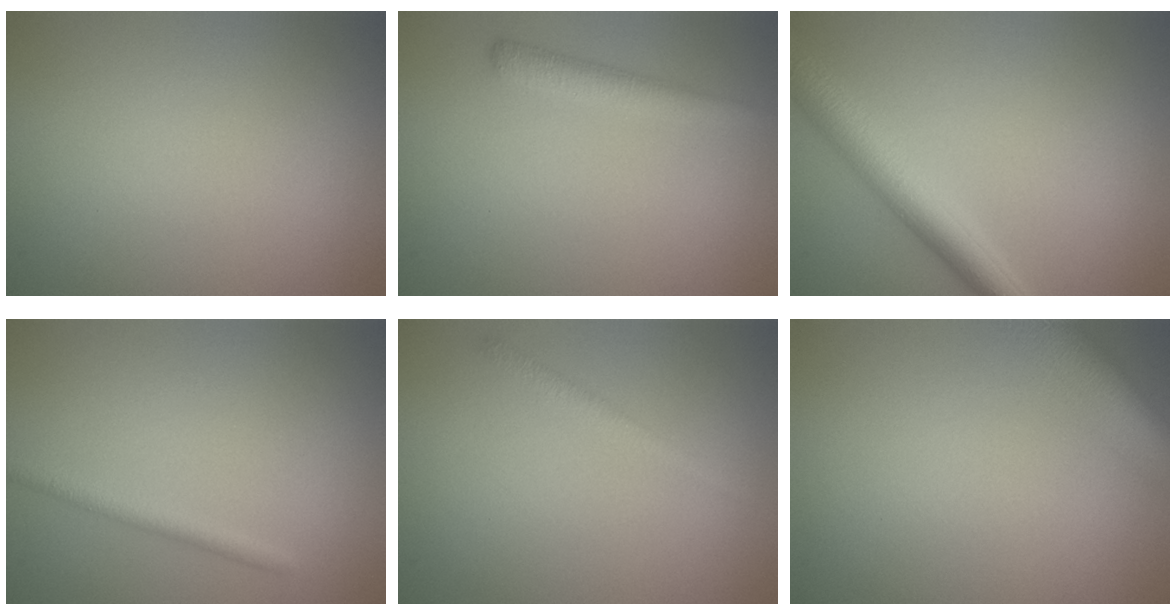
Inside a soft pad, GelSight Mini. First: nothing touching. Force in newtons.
{"total": 1.9, "press": 1.9, "slide": 0.1}
{"total": 4.8, "press": 4.8, "slide": 0.1}
{"total": 1.7, "press": 1.7, "slide": 0.1}
{"total": 1.2, "press": 1.1, "slide": 0.0}
{"total": 5.1, "press": 5.1, "slide": 0.3}